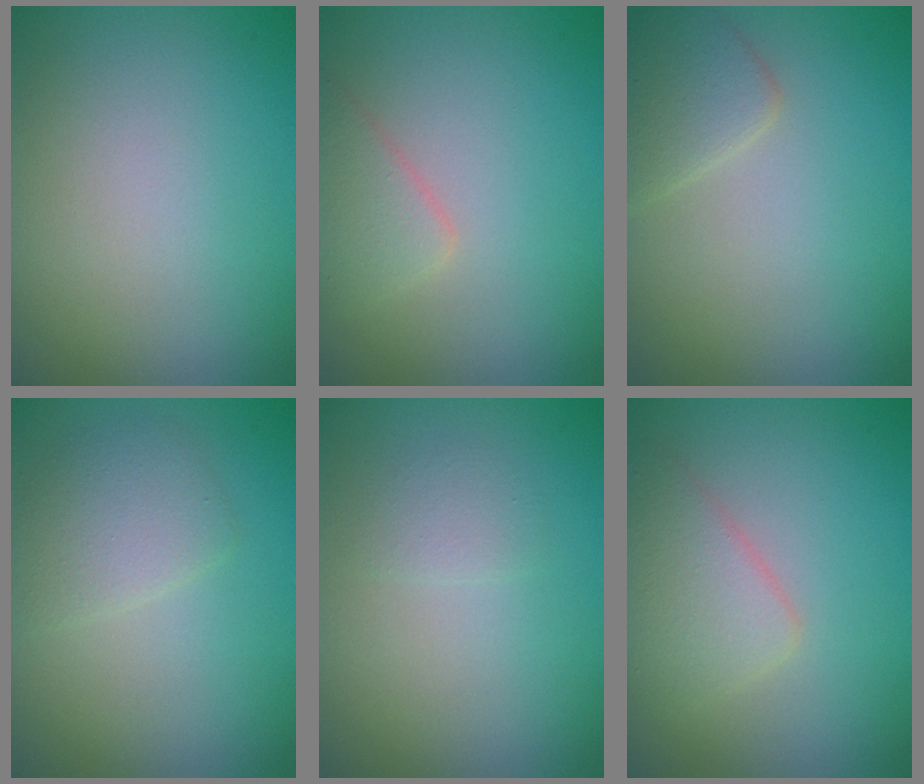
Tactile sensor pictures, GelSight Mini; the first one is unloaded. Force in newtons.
{"total": 2.3, "press": 2.3, "slide": 0.1}
{"total": 2.5, "press": 2.5, "slide": 0.2}
{"total": 2.7, "press": 2.7, "slide": 0.1}
{"total": 1.2, "press": 1.2, "slide": 0.1}
{"total": 3.2, "press": 3.2, "slide": 0.1}